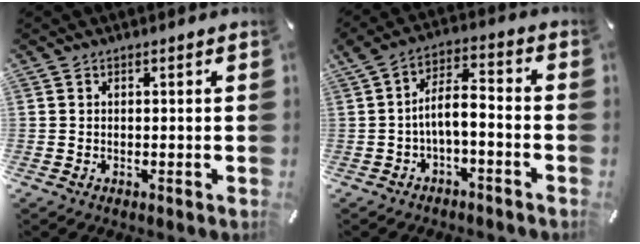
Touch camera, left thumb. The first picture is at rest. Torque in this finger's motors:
{"motor_torque": [1.14, 1.71, 0.60, -0.35, 0.14]}